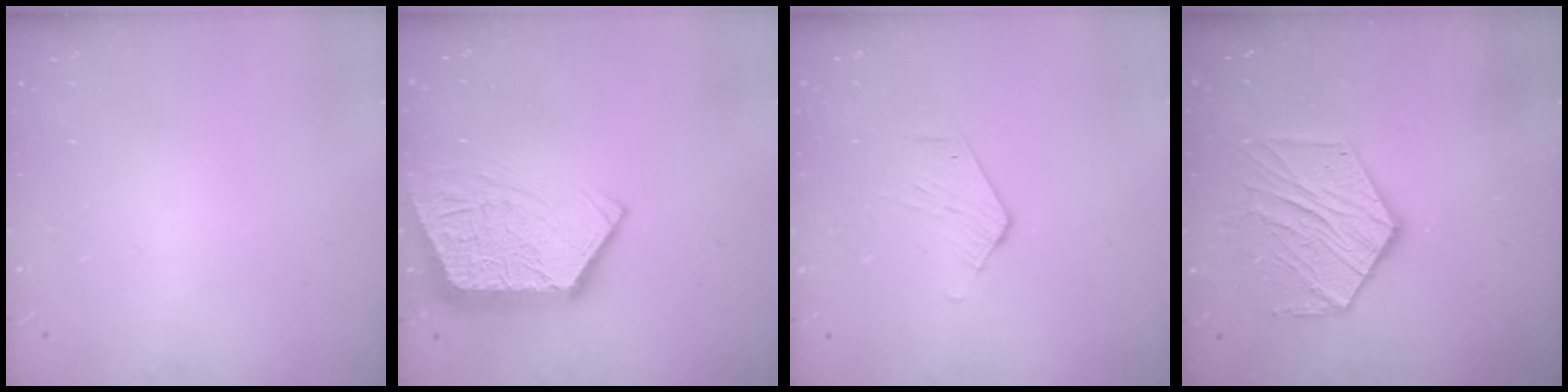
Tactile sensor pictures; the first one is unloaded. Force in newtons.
{"total": 14.3, "press": 14.2, "slide": 1.2}
{"total": 2.5, "press": 2.5, "slide": 0.2}
{"total": 13.5, "press": 13.4, "slide": 1.1}